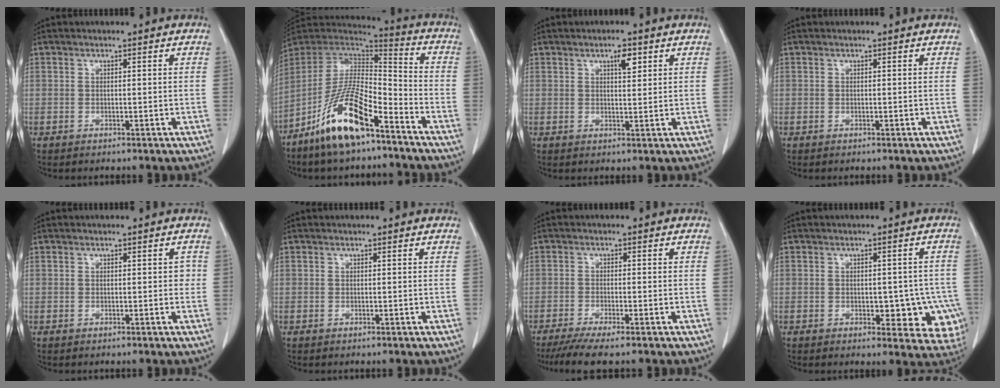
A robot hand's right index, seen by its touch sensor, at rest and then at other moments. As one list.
[{"total": 15.5, "force": [-9.8, 3.8, 11.5], "torque": [-0.221, -0.002, -0.179]}, {"total": 2.8, "force": [1.5, 0.8, 2.2], "torque": [-0.038, -0.001, 0.024]}, {"total": 0.0}, {"total": 1.0, "force": [0.0, 0.7, 0.7], "torque": [-0.001, 0.005, -0.001]}, {"total": 0.0}, {"total": 5.9, "force": [-4.7, -0.1, 3.7], "torque": [-0.058, -0.015, -0.078]}, {"total": 9.0, "force": [-2.6, 4.8, 7.1], "torque": [-0.056, 0.009, -0.027]}]